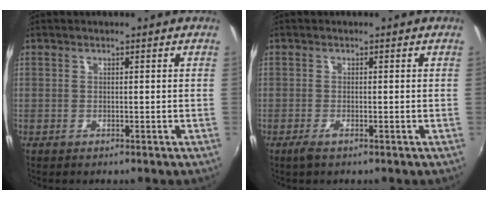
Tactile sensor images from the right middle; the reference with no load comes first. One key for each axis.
{"total": 1.8, "fx": -1.1, "fy": 0.1, "fz": 1.4, "tx": -0.028, "ty": -0.006, "tz": -0.021}